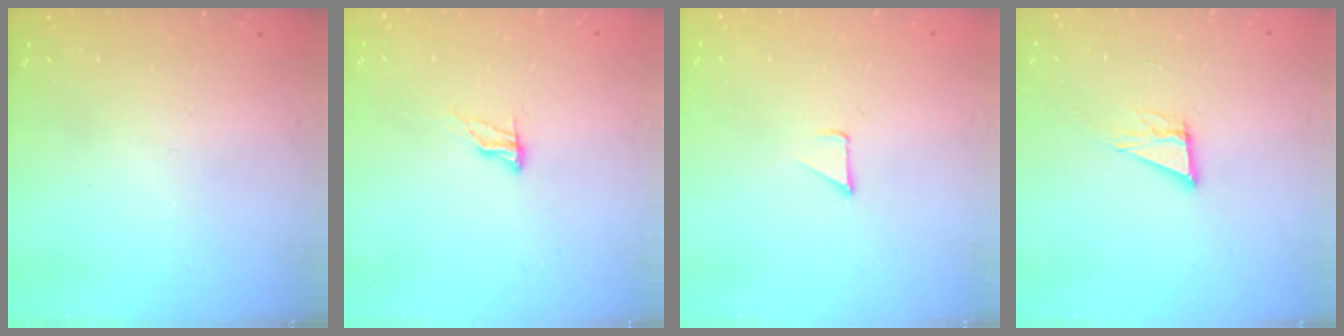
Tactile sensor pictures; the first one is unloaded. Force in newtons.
{"total": 5.8, "press": 5.8, "slide": 0.5}
{"total": 1.2, "press": 1.2, "slide": 0.1}
{"total": 10.3, "press": 9.7, "slide": 3.3}